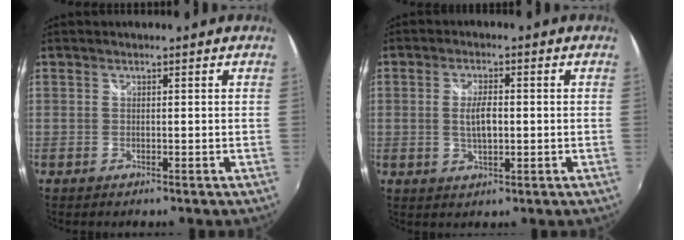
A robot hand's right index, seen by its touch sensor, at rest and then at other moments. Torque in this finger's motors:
{"motor_torque": [1.03, 0.65, 0.15, 0.03]}